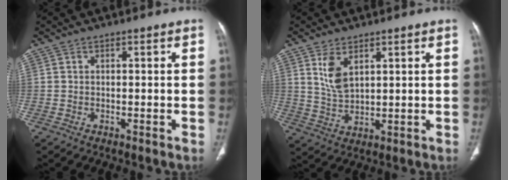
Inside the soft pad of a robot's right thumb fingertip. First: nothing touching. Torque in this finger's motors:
{"motor_torque": [-0.26, 0.37, -0.04, 0.14, 0.04]}